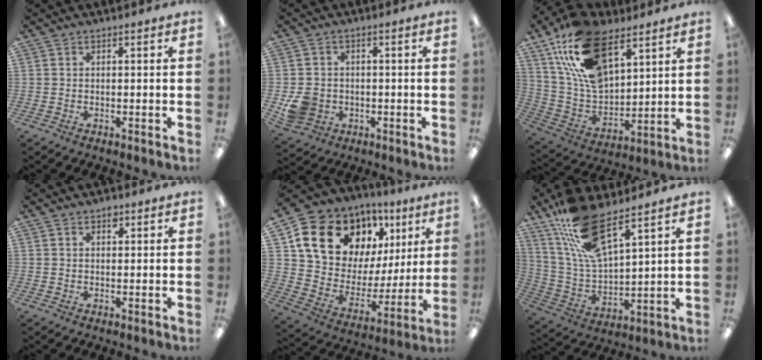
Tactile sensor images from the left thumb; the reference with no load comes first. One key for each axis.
{"total": 6.1, "fx": -1.5, "fy": 5.4, "fz": 2.4, "tx": -0.038, "ty": 0.009, "tz": -0.025}
{"total": 21.5, "fx": 12.1, "fy": 11.6, "fz": 13.4, "tx": -0.277, "ty": -0.049, "tz": 0.220}
{"total": 1.9, "fx": 1.2, "fy": 1.1, "fz": 1.1, "tx": -0.007, "ty": -0.003, "tz": 0.018}
{"total": 18.5, "fx": 11.6, "fy": 12.1, "fz": 7.8, "tx": -0.147, "ty": -0.064, "tz": 0.220}
{"total": 15.8, "fx": 11.1, "fy": 5.0, "fz": 10.1, "tx": -0.221, "ty": -0.049, "tz": 0.199}